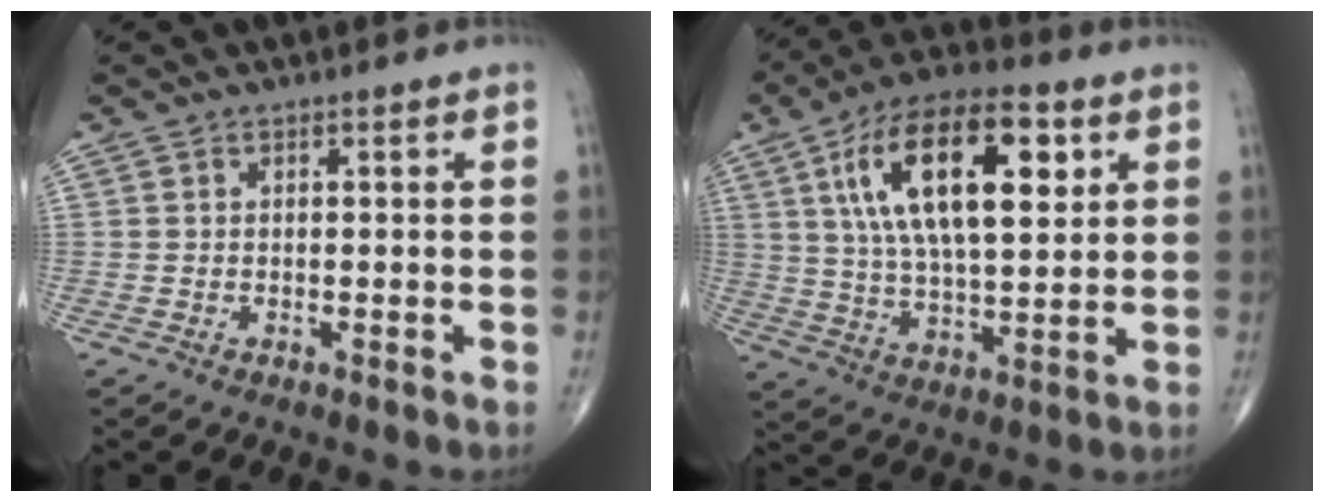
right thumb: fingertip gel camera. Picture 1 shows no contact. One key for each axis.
{"total": 21.0, "fx": 6.9, "fy": 9.1, "fz": 17.6, "tx": -0.293, "ty": -0.007, "tz": 0.115}